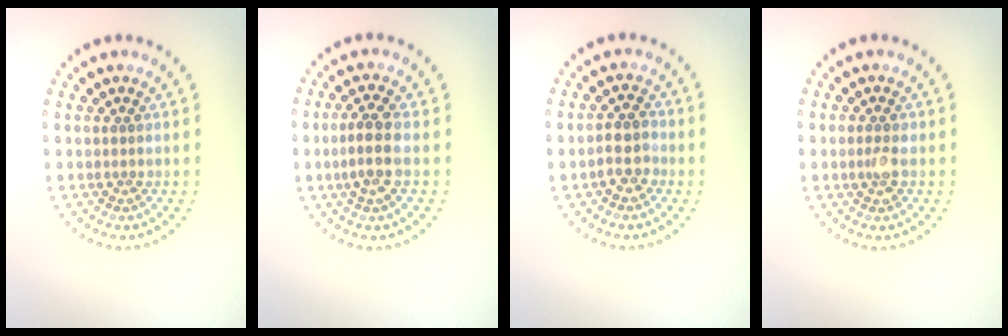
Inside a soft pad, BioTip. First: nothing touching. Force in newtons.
{"total": 2.7, "press": 2.5, "slide": 1.0}
{"total": 2.5, "press": 2.2, "slide": 1.1}
{"total": 1.3, "press": 1.3, "slide": 0.0}